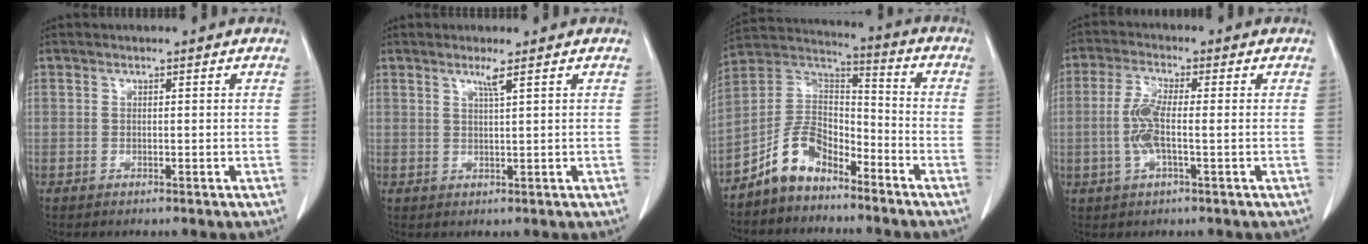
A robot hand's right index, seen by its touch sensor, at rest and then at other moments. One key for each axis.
{"total": 1.7, "fx": 1.1, "fy": -0.5, "fz": 1.3, "tx": -0.030, "ty": -0.005, "tz": 0.022}
{"total": 9.9, "fx": -7.1, "fy": 5.1, "fz": 4.6, "tx": -0.098, "ty": 0.032, "tz": -0.140}
{"total": 5.7, "fx": -0.7, "fy": 1.1, "fz": 5.6, "tx": -0.126, "ty": 0.002, "tz": -0.016}